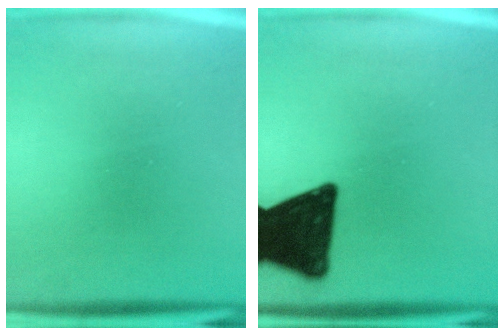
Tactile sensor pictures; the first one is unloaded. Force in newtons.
{"total": 19.6}